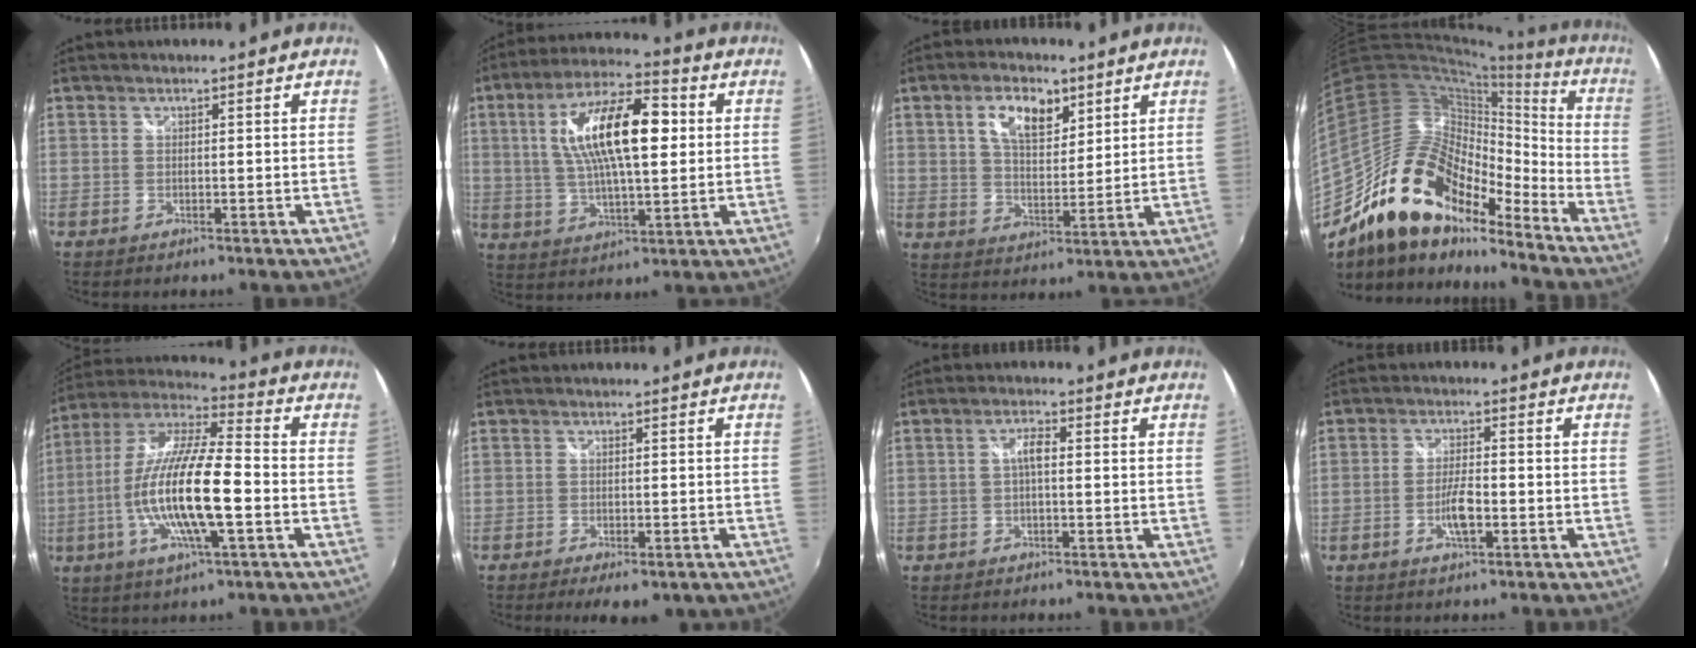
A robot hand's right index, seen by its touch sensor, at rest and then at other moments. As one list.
[{"total": 16.8, "force": [3.3, 5.8, 15.4], "torque": [-0.277, 0.020, 0.056]}, {"total": 8.8, "force": [4.4, 4.4, 6.2], "torque": [-0.110, 0.010, 0.077]}, {"total": 19.8, "force": [-14.5, 8.6, 10.4], "torque": [-0.188, -0.008, -0.264]}, {"total": 18.6, "force": [-4.3, 3.5, 17.8], "torque": [-0.340, -0.013, -0.085]}, {"total": 6.3, "force": [-4.2, 2.3, 4.1], "torque": [-0.086, -0.024, -0.059]}, {"total": 2.5, "force": [-0.1, 0.8, 2.4], "torque": [-0.047, 0.008, -0.003]}, {"total": 4.8, "force": [-1.8, 1.4, 4.2], "torque": [-0.086, 0.000, -0.033]}]